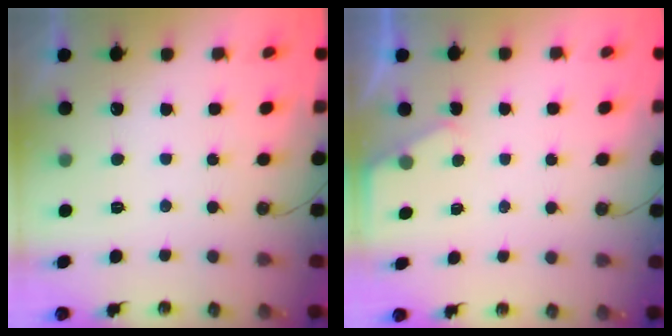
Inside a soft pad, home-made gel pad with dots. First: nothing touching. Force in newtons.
{"total": 2.0, "press": 2.0, "slide": 0.3}